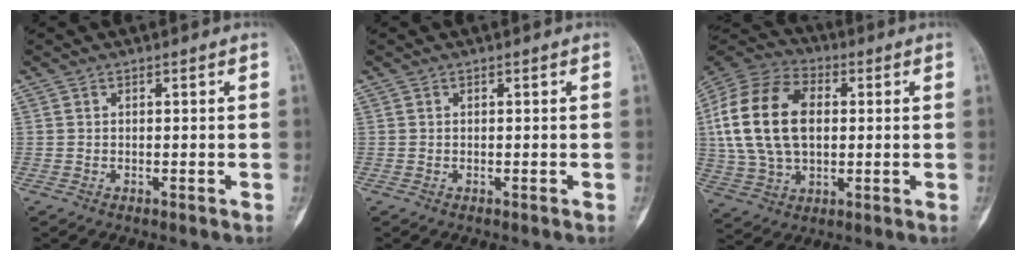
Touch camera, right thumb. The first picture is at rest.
{"total": 0.0}
{"total": 20.7, "force": [2.4, 13.3, 15.7], "torque": [-0.307, 0.013, 0.043]}